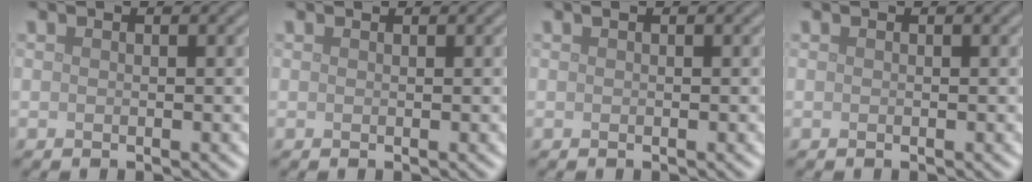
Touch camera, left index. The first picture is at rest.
{"total": 0.0}
{"total": 0.0}
{"total": 0.0}